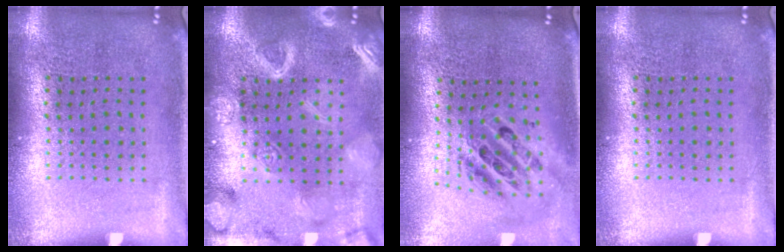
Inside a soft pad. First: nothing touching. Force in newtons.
{"total": 5.5, "press": 5.5, "slide": 0.7}
{"total": 2.1, "press": 1.6, "slide": 1.4}
{"total": 0.0}